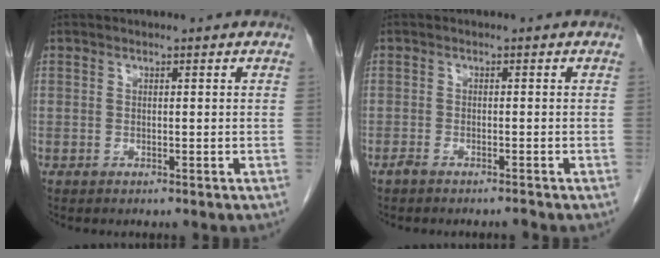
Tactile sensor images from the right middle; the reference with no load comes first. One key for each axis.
{"total": 1.5, "fx": -1.3, "fy": 0.1, "fz": 0.6, "tx": -0.014, "ty": -0.002, "tz": -0.024}